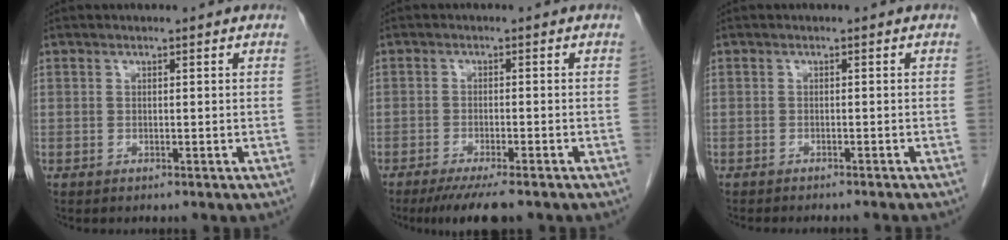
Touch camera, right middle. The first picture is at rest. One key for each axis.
{"total": 7.0, "fx": -5.5, "fy": 0.7, "fz": 4.3, "tx": -0.061, "ty": -0.015, "tz": -0.086}
{"total": 7.3, "fx": -6.7, "fy": 0.7, "fz": 2.9, "tx": -0.025, "ty": -0.017, "tz": -0.080}